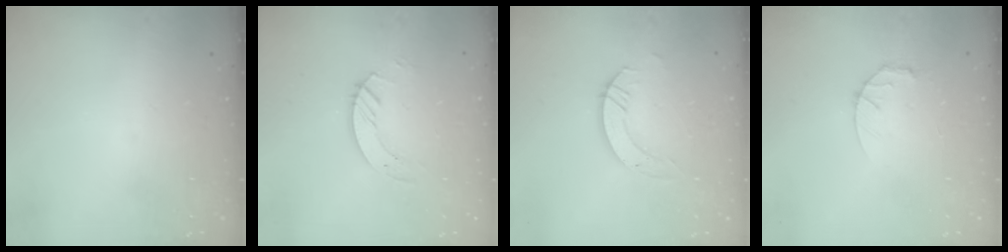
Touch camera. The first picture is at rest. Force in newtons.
{"total": 4.0, "press": 4.0, "slide": 0.3}
{"total": 5.0, "press": 5.0, "slide": 0.3}
{"total": 3.1, "press": 3.1, "slide": 0.4}